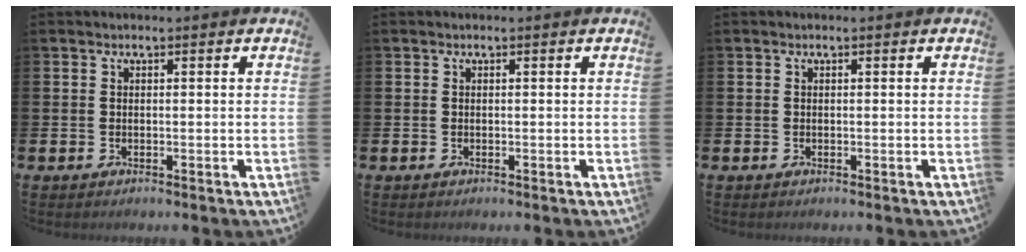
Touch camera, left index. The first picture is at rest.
{"total": 0.0}
{"total": 0.0}